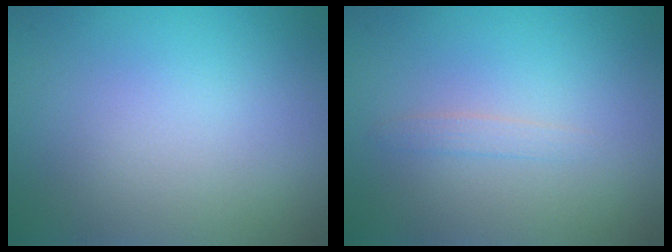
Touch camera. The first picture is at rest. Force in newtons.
{"total": 0.8, "press": 0.8, "slide": 0.0}